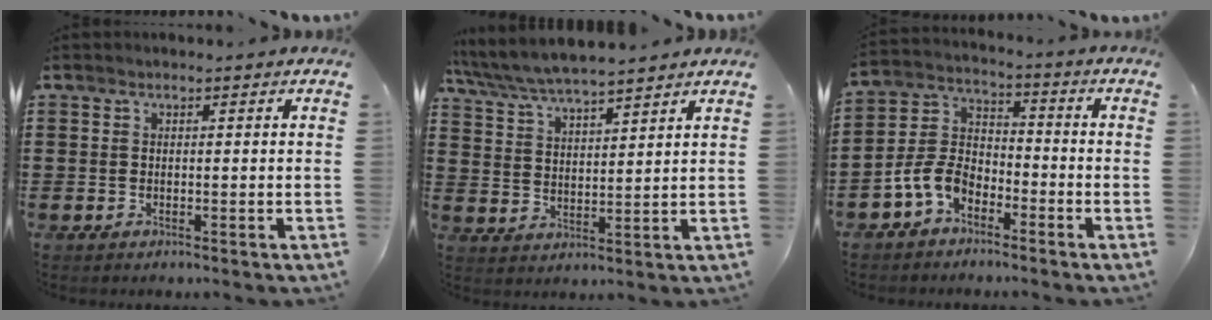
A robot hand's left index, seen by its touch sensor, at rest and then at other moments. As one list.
[{"total": 5.6, "force": [5.3, 0.3, 1.7], "torque": [-0.055, -0.025, 0.094]}, {"total": 7.2, "force": [-4.4, 4.3, 3.8], "torque": [-0.110, 0.004, -0.094]}]